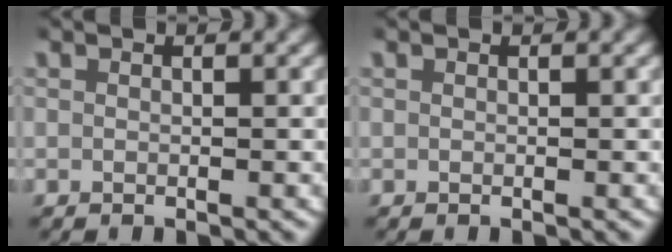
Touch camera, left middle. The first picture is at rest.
{"total": 0.0}